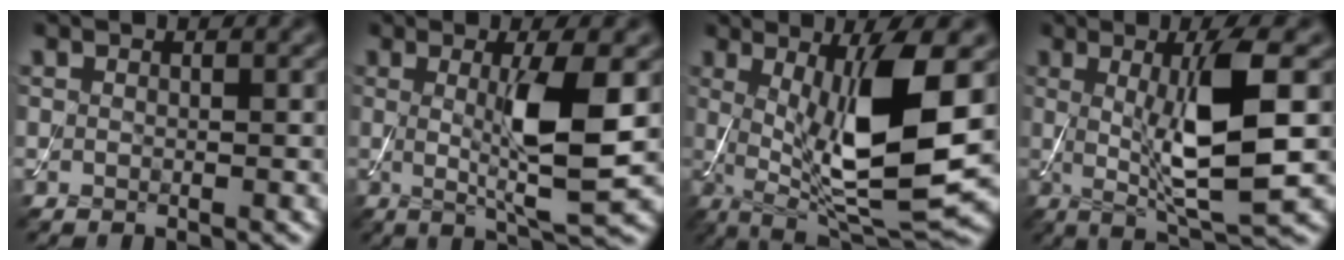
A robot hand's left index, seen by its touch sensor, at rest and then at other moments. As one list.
[{"total": 6.3, "force": [0.4, 1.0, 6.3], "torque": [-0.110, -0.012, 0.008]}, {"total": 11.5, "force": [1.1, 2.9, 11.0], "torque": [-0.179, -0.014, 0.027]}, {"total": 7.9, "force": [0.4, 1.4, 7.7], "torque": [-0.127, -0.011, 0.014]}]